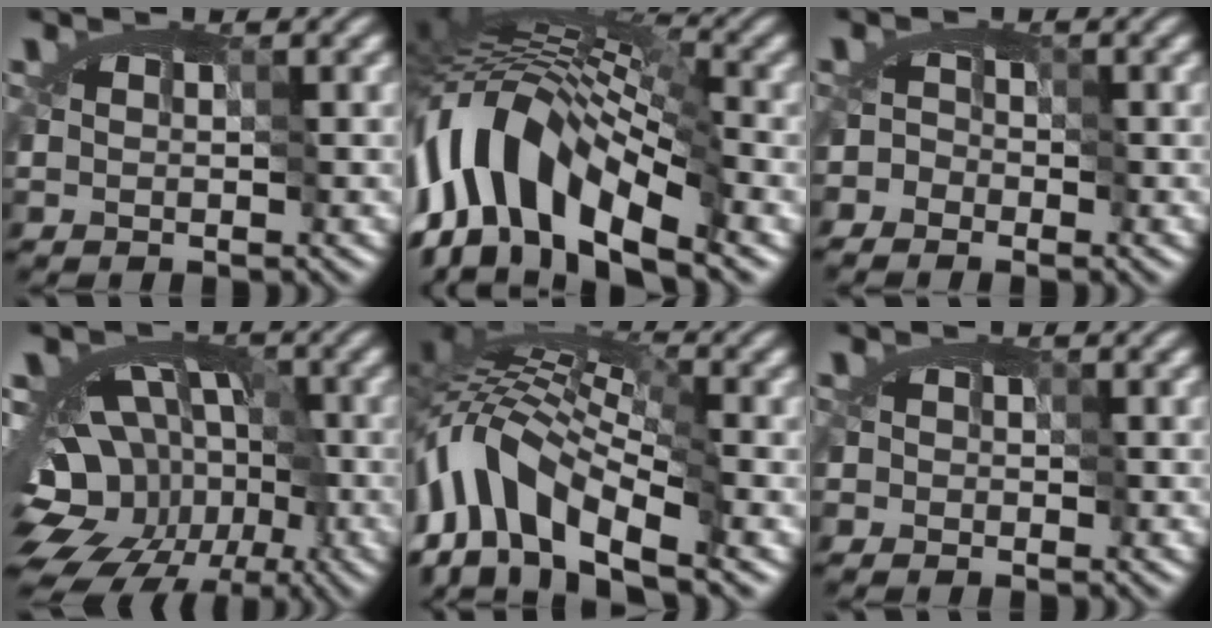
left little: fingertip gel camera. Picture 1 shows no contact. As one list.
[{"total": 12.9, "force": [-6.0, 5.8, 9.8], "torque": [-0.170, 0.013, -0.116]}, {"total": 1.5, "force": [-1.2, 0.8, -0.1], "torque": [0.008, 0.000, -0.024]}, {"total": 14.1, "force": [-6.1, 10.1, 7.7], "torque": [-0.105, -0.014, -0.085]}, {"total": 9.4, "force": [-6.5, 3.5, 5.9], "torque": [-0.099, 0.005, -0.139]}, {"total": 0.5, "force": [-0.4, 0.1, -0.3], "torque": [0.001, -0.002, -0.003]}]